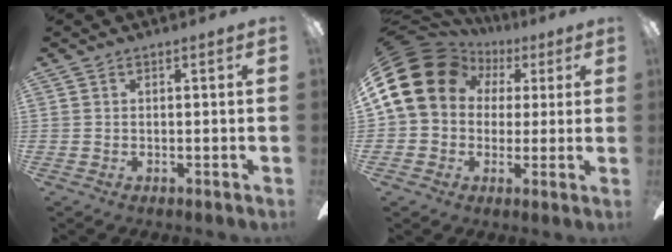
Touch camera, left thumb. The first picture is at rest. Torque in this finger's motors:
{"motor_torque": [0.98, 1.60, 1.46, -1.31, 0.26]}